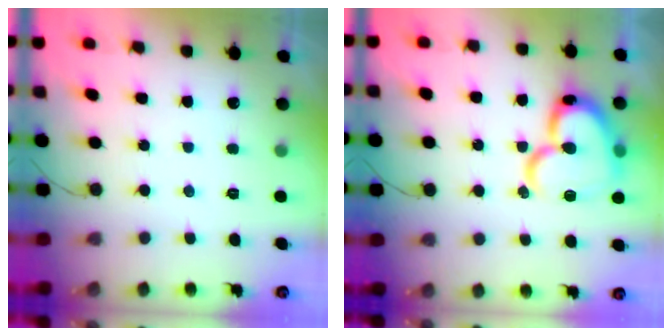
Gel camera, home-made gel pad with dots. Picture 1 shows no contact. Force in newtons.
{"total": 20.4, "press": 20.2, "slide": 2.2}